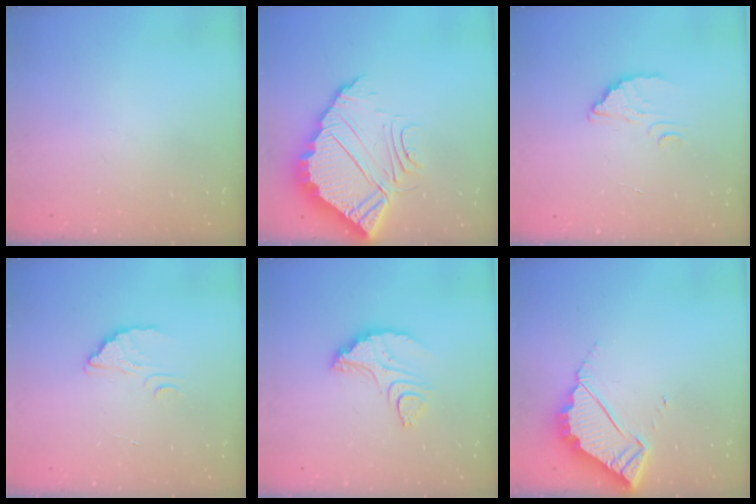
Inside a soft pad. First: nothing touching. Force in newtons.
{"total": 9.9, "press": 9.9, "slide": 0.6}
{"total": 2.6, "press": 2.6, "slide": 0.1}
{"total": 2.6, "press": 2.6, "slide": 0.1}
{"total": 9.2, "press": 9.1, "slide": 0.6}
{"total": 6.0, "press": 6.0, "slide": 0.3}